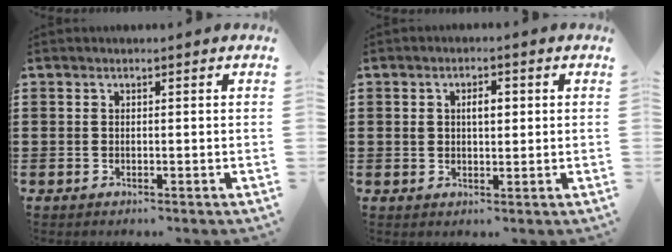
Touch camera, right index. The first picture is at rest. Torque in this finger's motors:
{"motor_torque": [0.10, -0.08, 0.23, 0.02]}